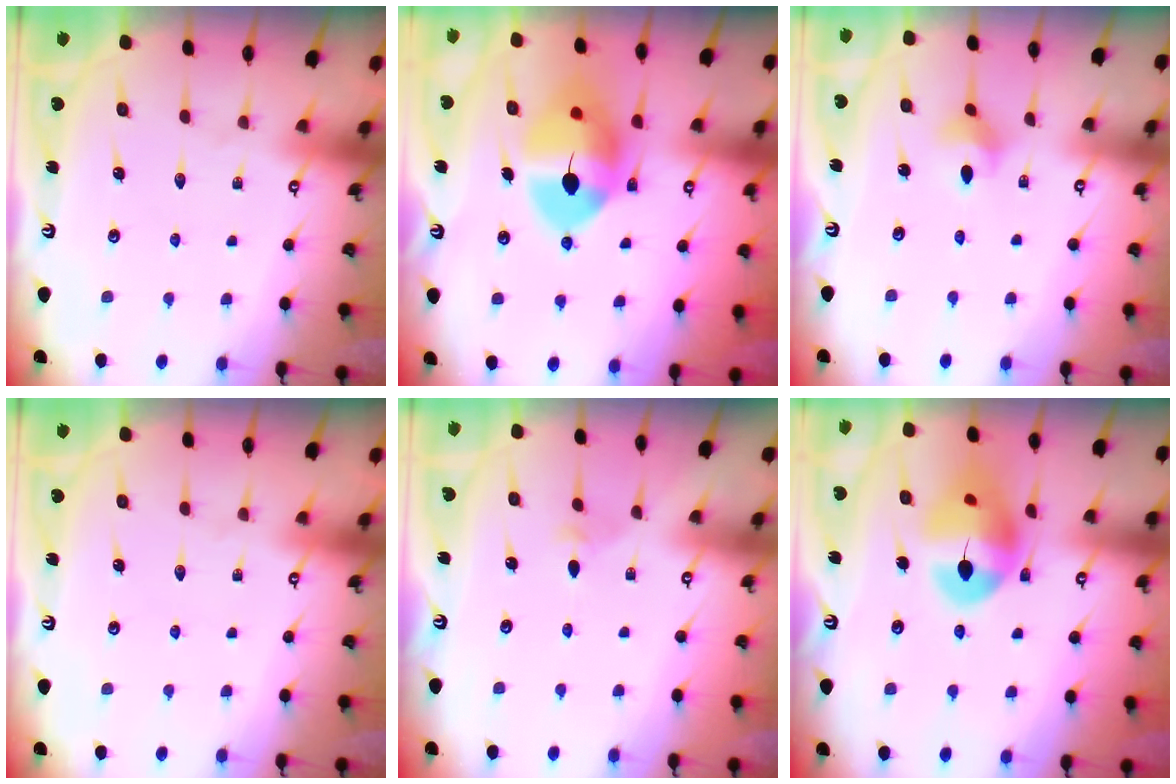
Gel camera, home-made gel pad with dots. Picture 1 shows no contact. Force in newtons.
{"total": 13.6, "press": 13.5, "slide": 2.0}
{"total": 3.9, "press": 3.9, "slide": 0.6}
{"total": 0.0}
{"total": 2.0, "press": 2.0, "slide": 0.5}
{"total": 14.1, "press": 14.0, "slide": 1.6}